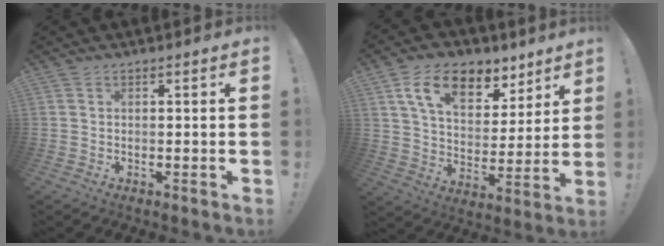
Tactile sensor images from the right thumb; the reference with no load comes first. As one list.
[{"total": 16.4, "force": [9.5, 9.4, 9.5], "torque": [-0.157, -0.043, 0.171]}]